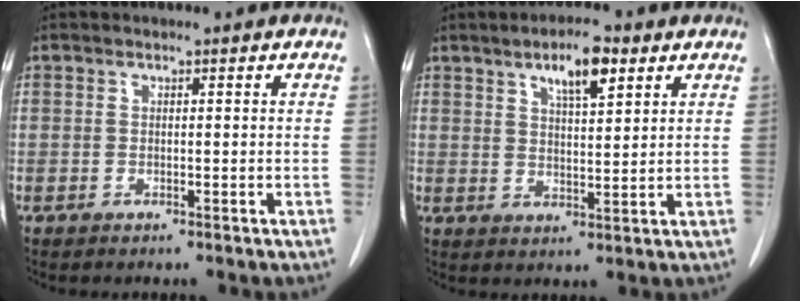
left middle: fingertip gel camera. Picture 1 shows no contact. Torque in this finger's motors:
{"motor_torque": [0.41, -0.25, 0.06, 0.06]}